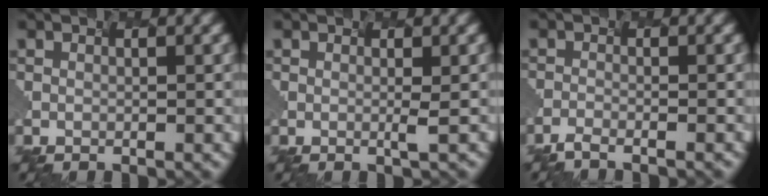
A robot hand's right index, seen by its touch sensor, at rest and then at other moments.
{"total": 0.8, "force": [0.0, 0.0, 0.8], "torque": [-0.011, 0.000, 0.005]}
{"total": 2.9, "force": [-2.7, 0.4, 1.1], "torque": [-0.007, 0.002, -0.044]}